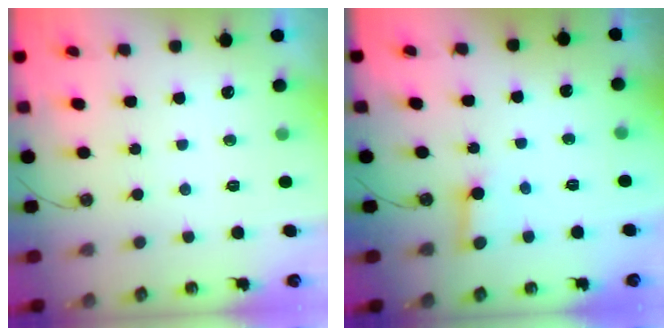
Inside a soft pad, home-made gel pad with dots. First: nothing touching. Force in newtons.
{"total": 3.0, "press": 3.0, "slide": 0.4}